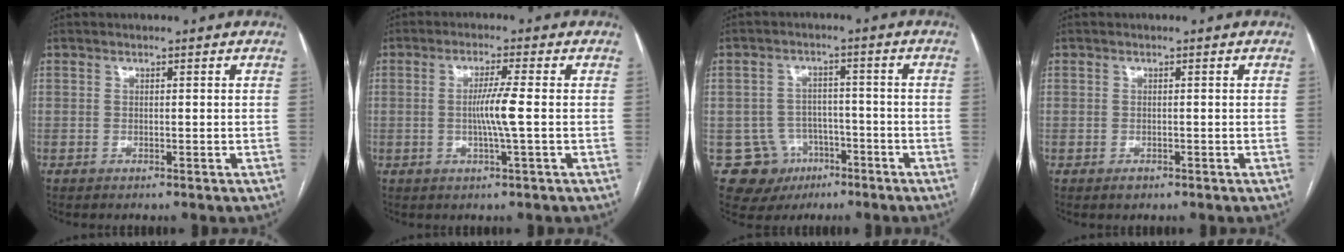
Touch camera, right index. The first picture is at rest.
{"total": 4.7, "force": [-0.3, -0.7, 4.6], "torque": [-0.088, -0.003, -0.008]}
{"total": 8.6, "force": [-3.6, 7.7, 0.6], "torque": [-0.011, 0.016, -0.041]}
{"total": 1.0, "force": [-0.6, 0.8, 0.3], "torque": [-0.001, 0.003, -0.006]}